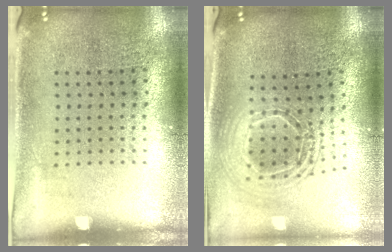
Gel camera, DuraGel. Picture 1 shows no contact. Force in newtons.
{"total": 2.0, "press": 1.6, "slide": 1.2}